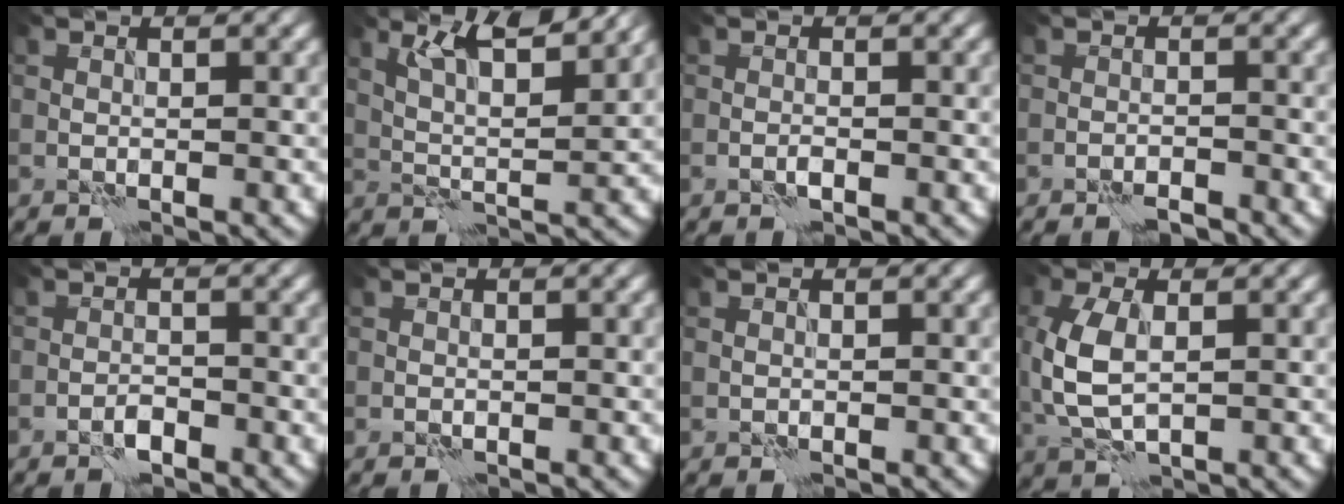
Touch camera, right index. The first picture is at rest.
{"total": 5.9, "force": [4.0, 1.1, 4.2], "torque": [-0.080, 0.007, 0.064]}
{"total": 0.5, "force": [-0.4, -0.1, 0.3], "torque": [-0.009, 0.005, -0.008]}
{"total": 1.3, "force": [-1.2, 0.2, 0.6], "torque": [-0.007, 0.004, -0.022]}
{"total": 1.2, "force": [-1.0, 0.2, 0.6], "torque": [-0.009, 0.008, -0.021]}
{"total": 0.0}
{"total": 0.0}
{"total": 5.5, "force": [0.2, 3.1, 4.5], "torque": [-0.118, 0.003, 0.008]}